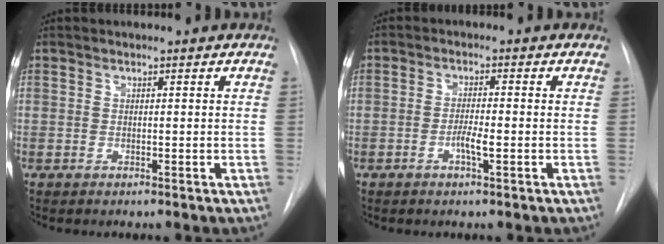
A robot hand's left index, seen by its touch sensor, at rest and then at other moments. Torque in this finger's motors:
{"motor_torque": [0.38, 0.08, 0.06, 0.02]}